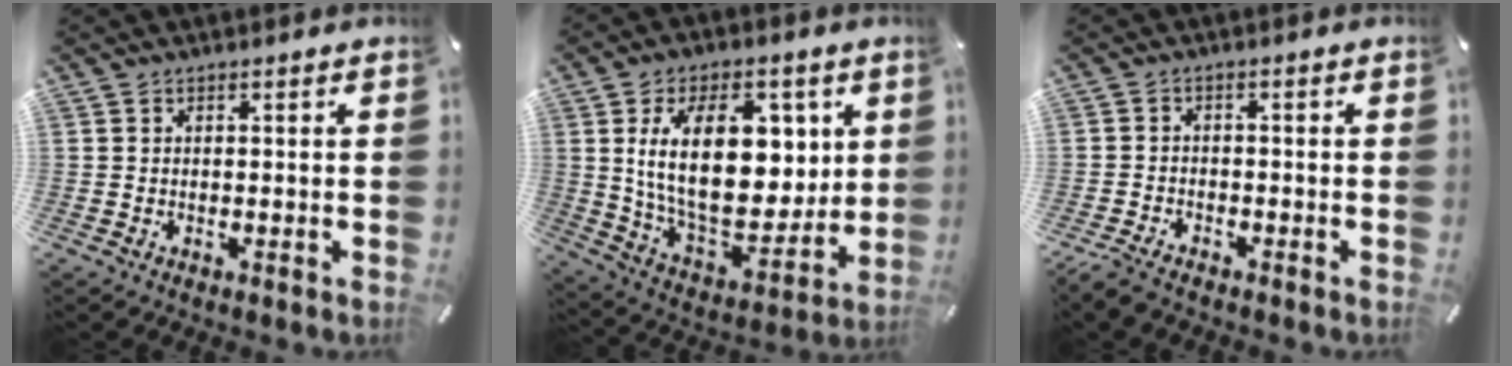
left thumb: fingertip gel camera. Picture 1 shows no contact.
{"total": 22.2, "force": [6.1, 13.3, 16.6], "torque": [-0.289, -0.029, 0.102]}
{"total": 3.1, "force": [-2.7, 0.9, 1.1], "torque": [-0.037, 0.008, -0.058]}